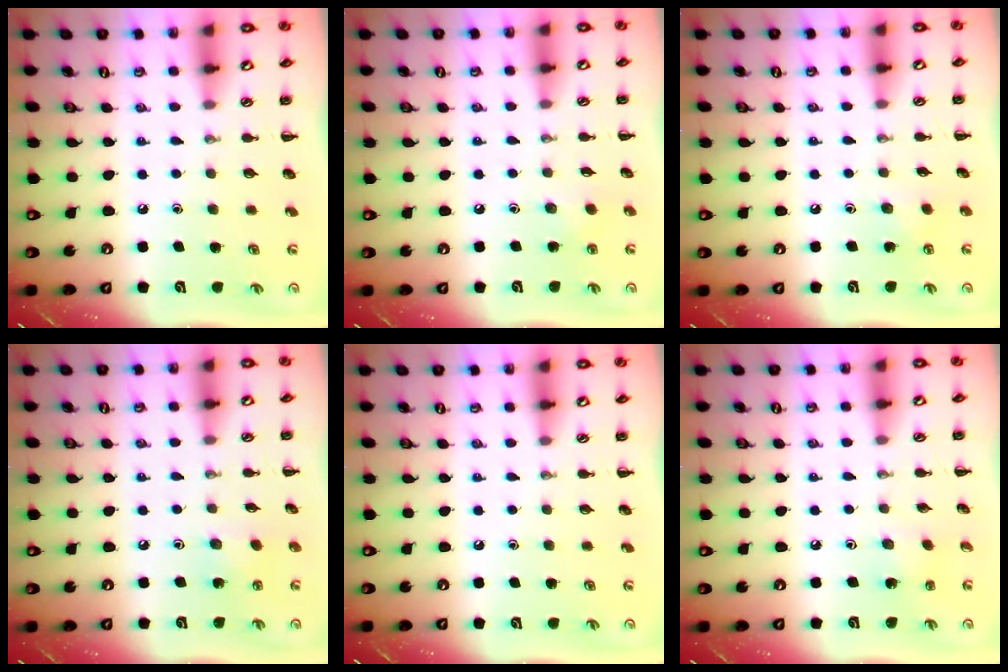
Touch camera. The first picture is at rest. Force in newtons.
{"total": 3.6, "press": 3.5, "slide": 1.1}
{"total": 4.3, "press": 4.1, "slide": 1.3}
{"total": 3.9, "press": 3.7, "slide": 1.0}
{"total": 0.0}
{"total": 1.4, "press": 1.2, "slide": 0.6}